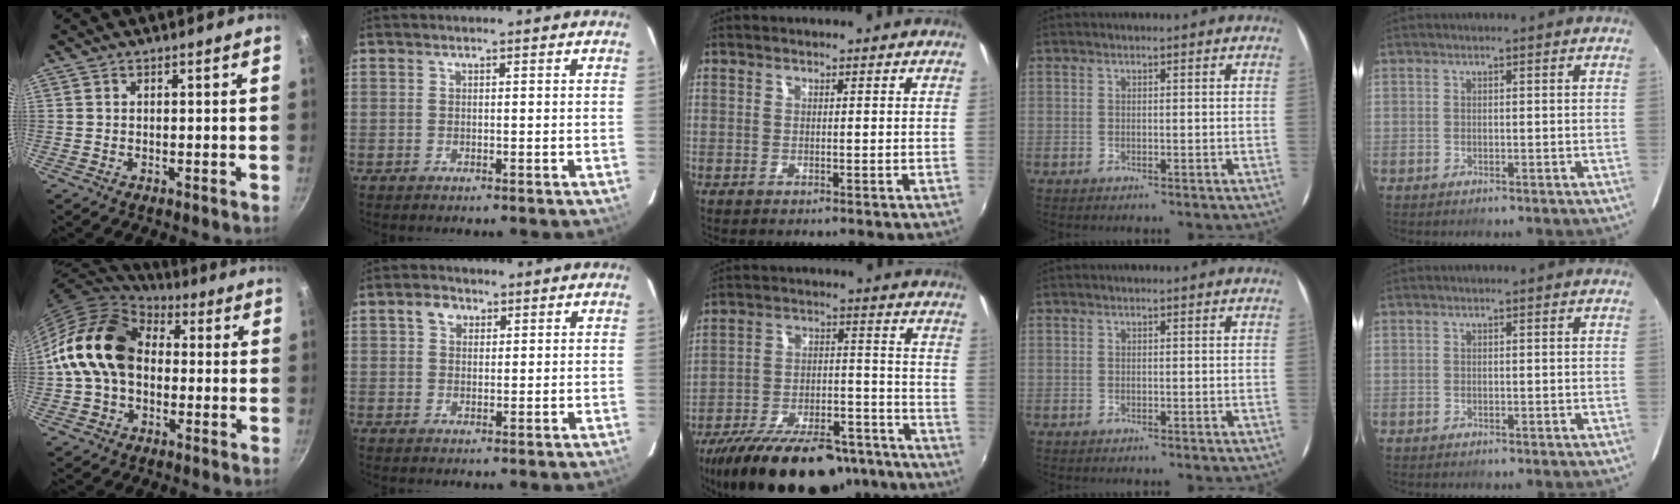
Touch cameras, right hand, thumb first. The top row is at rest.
{"thumb": {"total": 17.2, "force": [0.9, 12.6, 11.7], "torque": [-0.188, 0.035, 0.006]}, "index": {"total": 3.2, "force": [1.4, 2.5, 1.3], "torque": [-0.016, 0.012, 0.025]}, "middle": {"total": 26.1, "force": [-20.7, 9.7, 12.6], "torque": [-0.229, -0.004, -0.293]}}